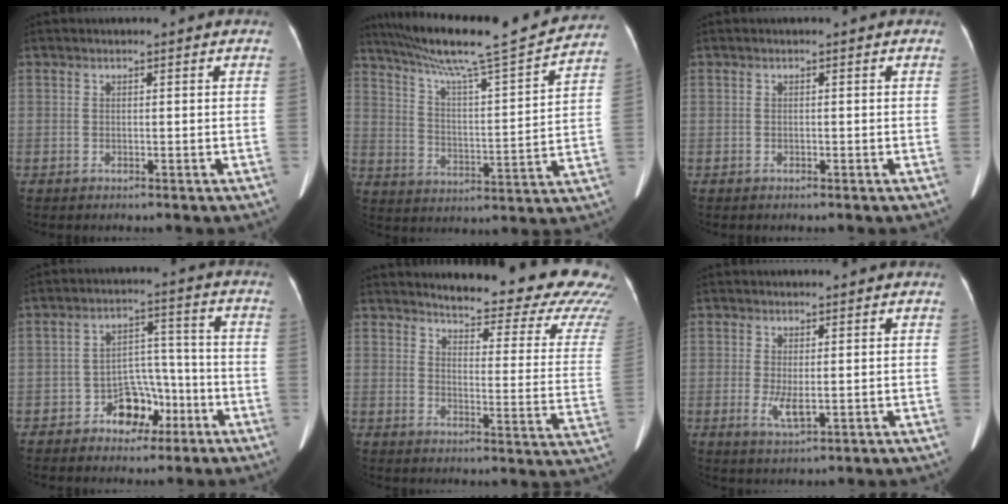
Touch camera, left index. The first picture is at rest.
{"total": 19.9, "force": [17.7, 0.2, 9.1], "torque": [-0.157, -0.005, 0.264]}
{"total": 0.0}
{"total": 6.8, "force": [-3.6, 4.5, 3.6], "torque": [-0.059, 0.027, -0.055]}
{"total": 21.3, "force": [20.1, 2.6, 6.7], "torque": [-0.076, -0.109, 0.214]}
{"total": 3.4, "force": [0.1, 1.0, 3.3], "torque": [-0.063, -0.008, 0.008]}